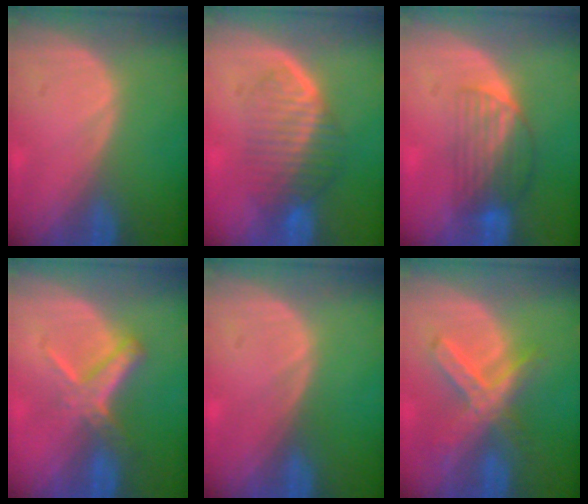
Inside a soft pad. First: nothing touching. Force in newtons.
{"total": 6.3, "press": 6.2, "slide": 1.3}
{"total": 6.5, "press": 5.5, "slide": 3.5}
{"total": 5.6, "press": 5.1, "slide": 2.4}
{"total": 0.0}
{"total": 7.5, "press": 6.4, "slide": 3.8}